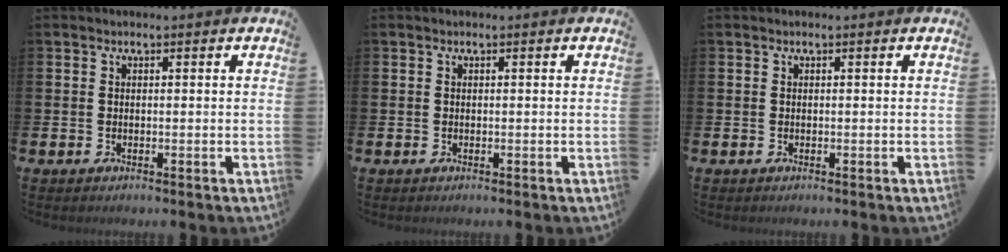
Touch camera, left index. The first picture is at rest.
{"total": 0.0}
{"total": 0.0}